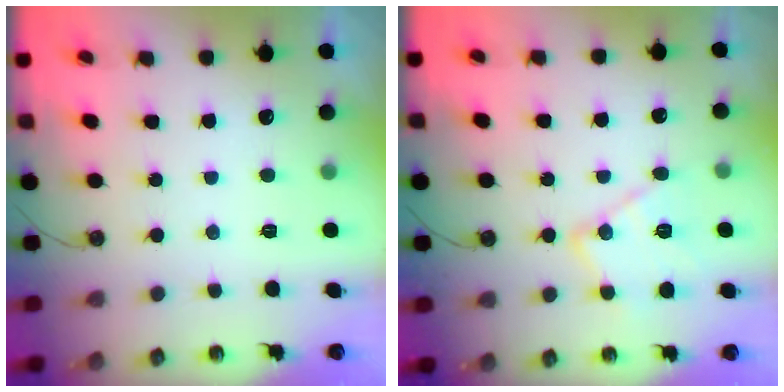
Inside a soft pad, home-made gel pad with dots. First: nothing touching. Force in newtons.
{"total": 12.8, "press": 12.8, "slide": 0.9}